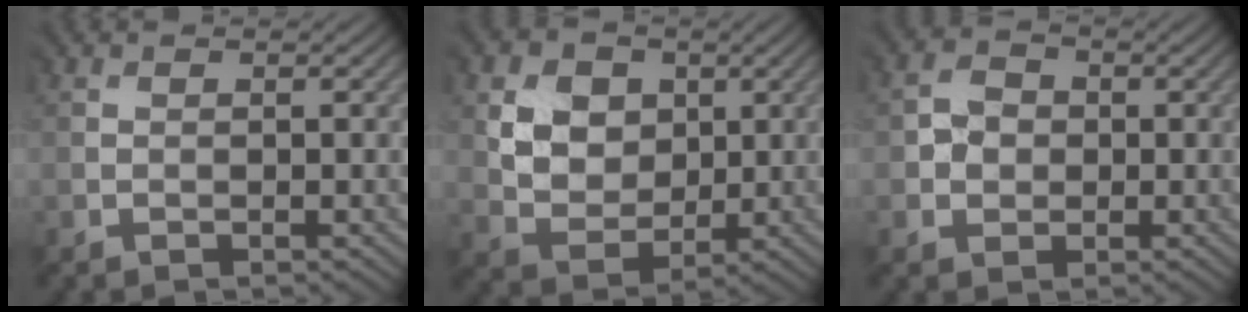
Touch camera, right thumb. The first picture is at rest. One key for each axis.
{"total": 6.0, "fx": 2.2, "fy": 5.1, "fz": 2.2, "tx": -0.061, "ty": -0.003, "tz": 0.033}
{"total": 2.6, "fx": 0.0, "fy": 2.5, "fz": 0.5, "tx": -0.007, "ty": 0.002, "tz": -0.002}